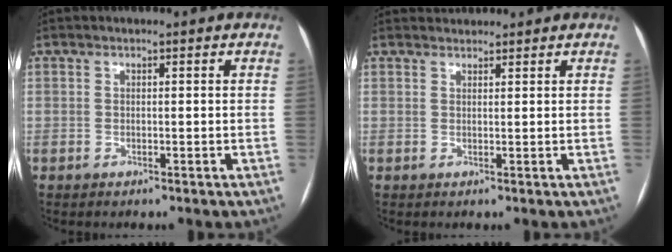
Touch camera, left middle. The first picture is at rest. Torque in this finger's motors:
{"motor_torque": [0.02, -0.07, -0.03, -0.01]}